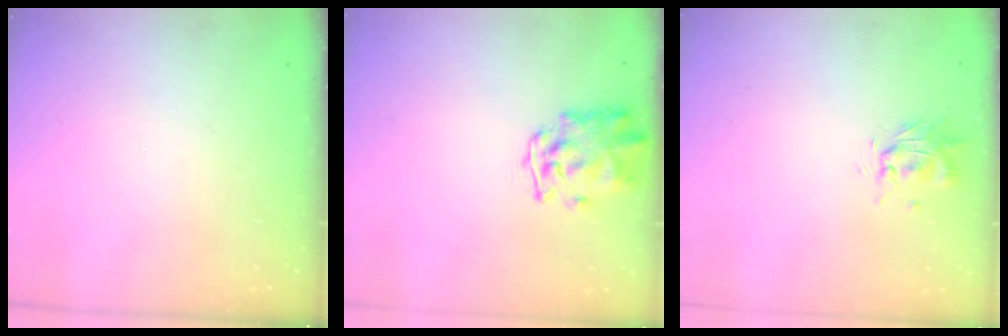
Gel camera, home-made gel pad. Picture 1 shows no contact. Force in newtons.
{"total": 2.6, "press": 2.6, "slide": 0.5}
{"total": 0.7, "press": 0.7, "slide": 0.3}